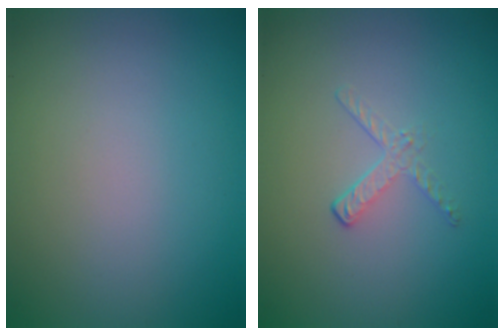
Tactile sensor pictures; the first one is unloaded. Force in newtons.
{"total": 1.2, "press": 0.4, "slide": 1.2}